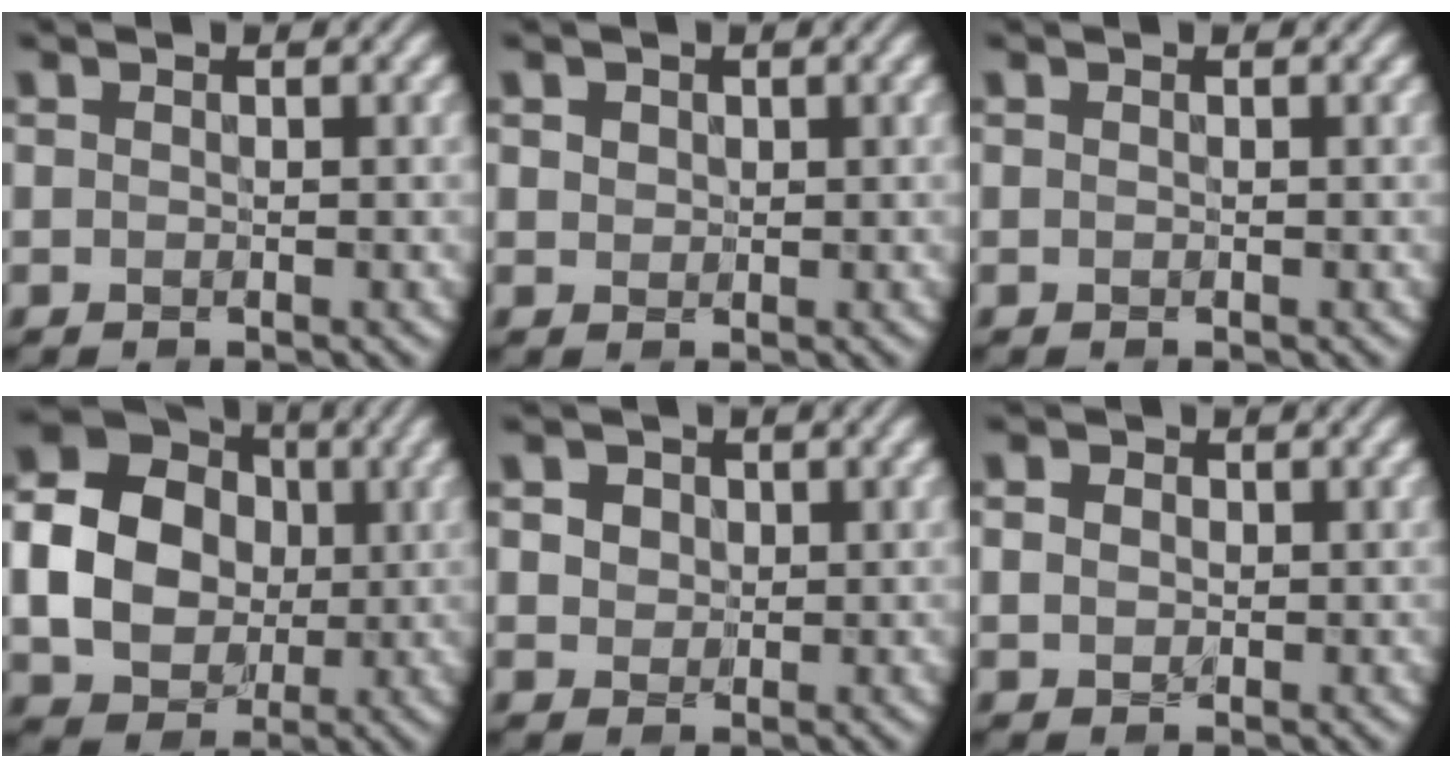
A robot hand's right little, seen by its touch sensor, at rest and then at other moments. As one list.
[{"total": 1.1, "force": [0.5, 1.0, 0.3], "torque": [-0.016, -0.002, 0.020]}, {"total": 0.0}, {"total": 11.9, "force": [0.2, 10.7, 5.3], "torque": [-0.125, 0.014, -0.001]}, {"total": 3.3, "force": [1.3, 2.6, 1.5], "torque": [-0.058, 0.005, 0.028]}, {"total": 1.6, "force": [0.4, 1.4, 0.6], "torque": [-0.022, 0.005, 0.006]}]